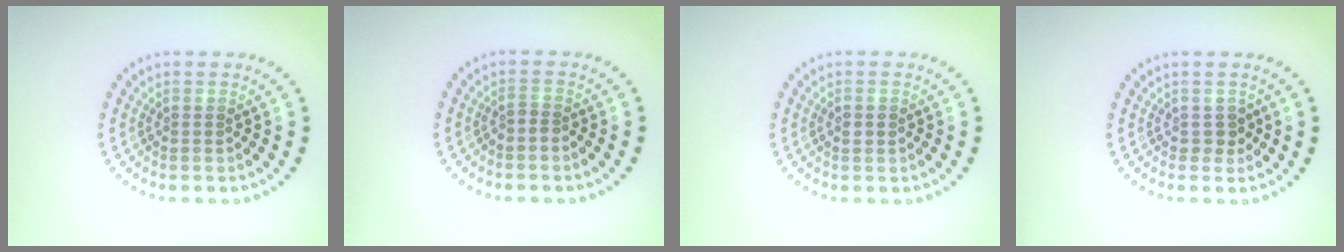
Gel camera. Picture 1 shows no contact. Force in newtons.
{"total": 0.7, "press": 0.4, "slide": 0.6}
{"total": 1.5, "press": 1.5, "slide": 0.1}
{"total": 1.1, "press": 1.0, "slide": 0.6}